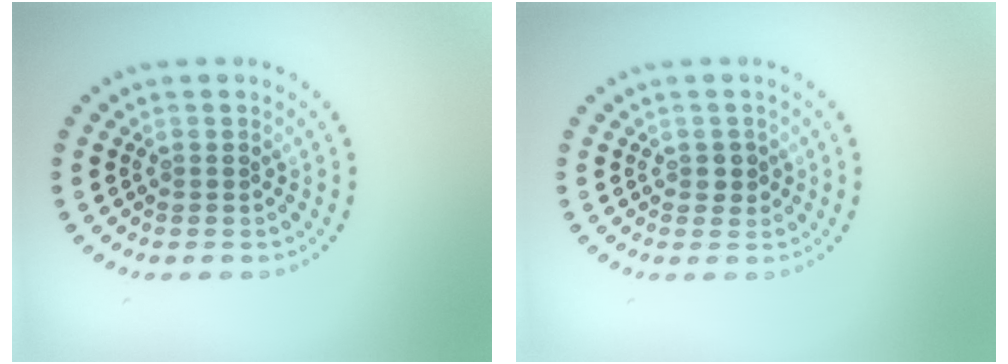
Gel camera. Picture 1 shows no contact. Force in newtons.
{"total": 1.0, "press": 0.9, "slide": 0.2}